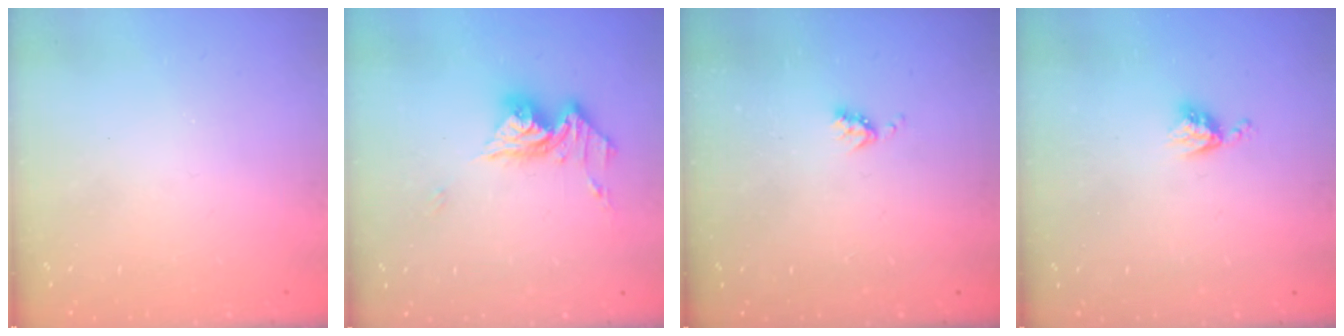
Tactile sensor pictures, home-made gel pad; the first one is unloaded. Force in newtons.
{"total": 12.3, "press": 12.3, "slide": 1.4}
{"total": 3.9, "press": 3.8, "slide": 0.6}
{"total": 3.6, "press": 3.6, "slide": 0.4}